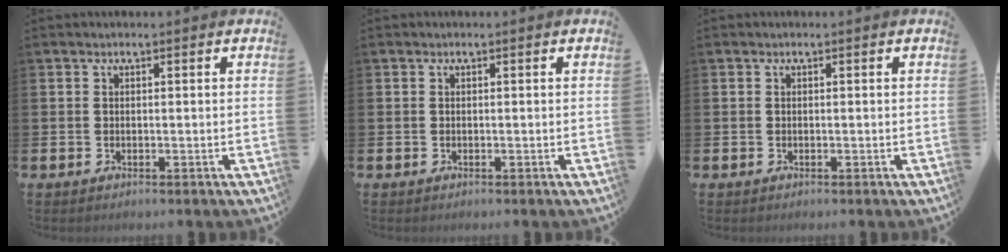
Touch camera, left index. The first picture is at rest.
{"total": 0.0}
{"total": 0.0}